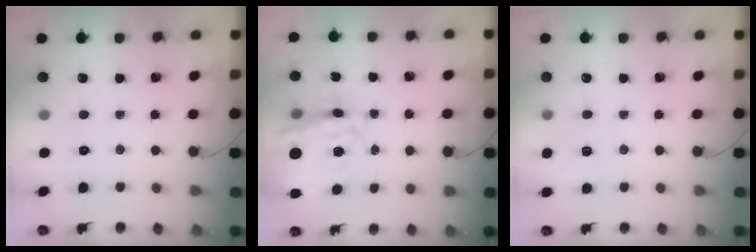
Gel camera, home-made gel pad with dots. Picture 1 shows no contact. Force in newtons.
{"total": 15.5, "press": 14.8, "slide": 4.5}
{"total": 5.2, "press": 4.8, "slide": 1.8}